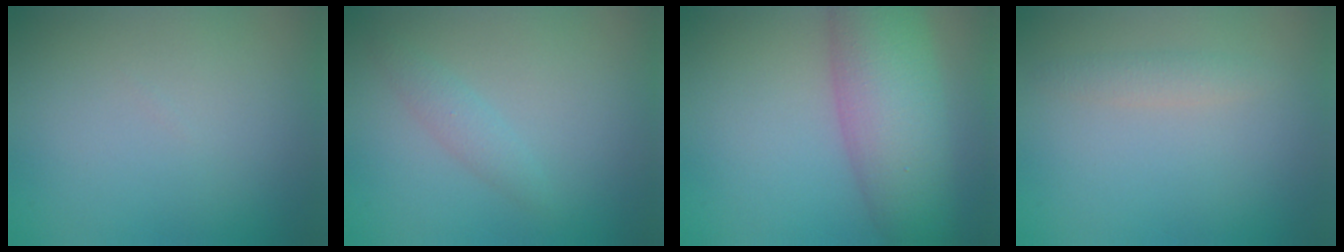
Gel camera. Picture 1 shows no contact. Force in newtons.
{"total": 1.5, "press": 1.5, "slide": 0.0}
{"total": 8.7, "press": 8.7, "slide": 0.2}
{"total": 1.3, "press": 1.3, "slide": 0.0}